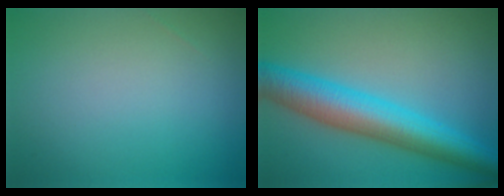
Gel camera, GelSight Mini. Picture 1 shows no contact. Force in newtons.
{"total": 7.9, "press": 7.9, "slide": 0.1}